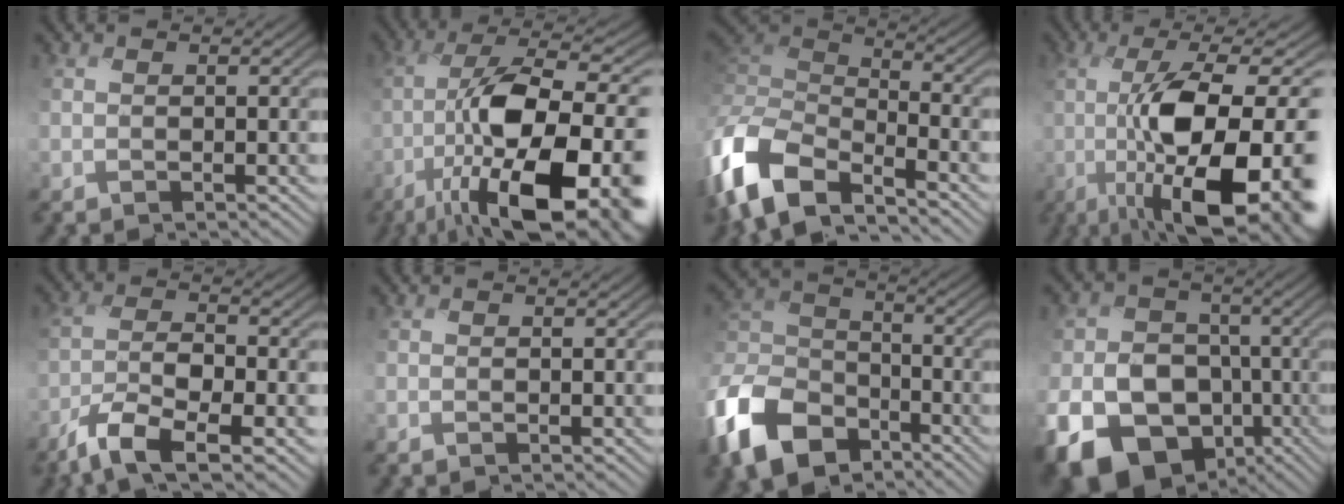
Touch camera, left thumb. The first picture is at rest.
{"total": 19.2, "force": [-6.8, 7.0, 16.6], "torque": [-0.282, -0.008, -0.115]}
{"total": 12.4, "force": [-7.3, 5.6, 8.4], "torque": [-0.201, -0.008, -0.157]}
{"total": 18.8, "force": [-4.2, 6.3, 17.2], "torque": [-0.287, -0.015, -0.061]}
{"total": 9.2, "force": [-5.5, 2.9, 6.8], "torque": [-0.137, -0.012, -0.104]}
{"total": 0.8, "force": [-0.6, 0.5, 0.3], "torque": [-0.008, -0.003, -0.010]}
{"total": 14.3, "force": [-8.3, 9.0, 7.5], "torque": [-0.208, -0.023, -0.179]}
{"total": 19.6, "force": [-8.1, 16.0, 8.0], "torque": [-0.192, -0.066, -0.156]}